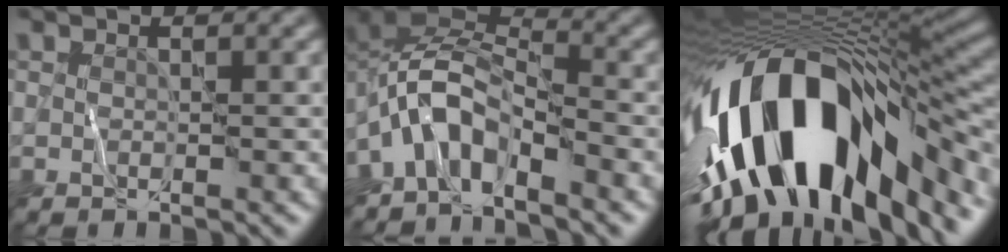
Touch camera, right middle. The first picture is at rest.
{"total": 6.1, "force": [-3.6, 2.9, 3.9], "torque": [-0.056, 0.010, -0.085]}
{"total": 16.9, "force": [-5.5, 7.7, 14.0], "torque": [-0.238, 0.000, -0.085]}